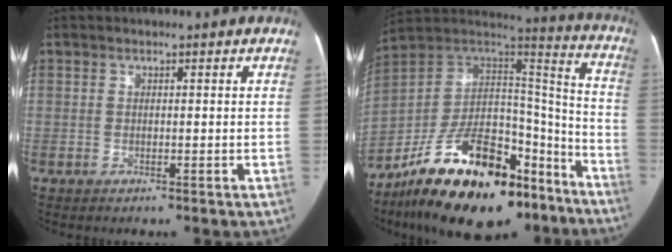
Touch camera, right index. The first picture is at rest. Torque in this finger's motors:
{"motor_torque": [1.33, -0.81, -0.33, -0.21]}